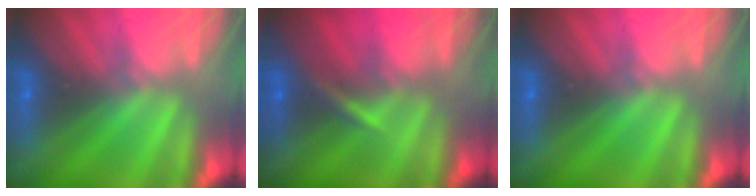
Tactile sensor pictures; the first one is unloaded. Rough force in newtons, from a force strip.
{"total": 3.2}
{"total": 0.0}